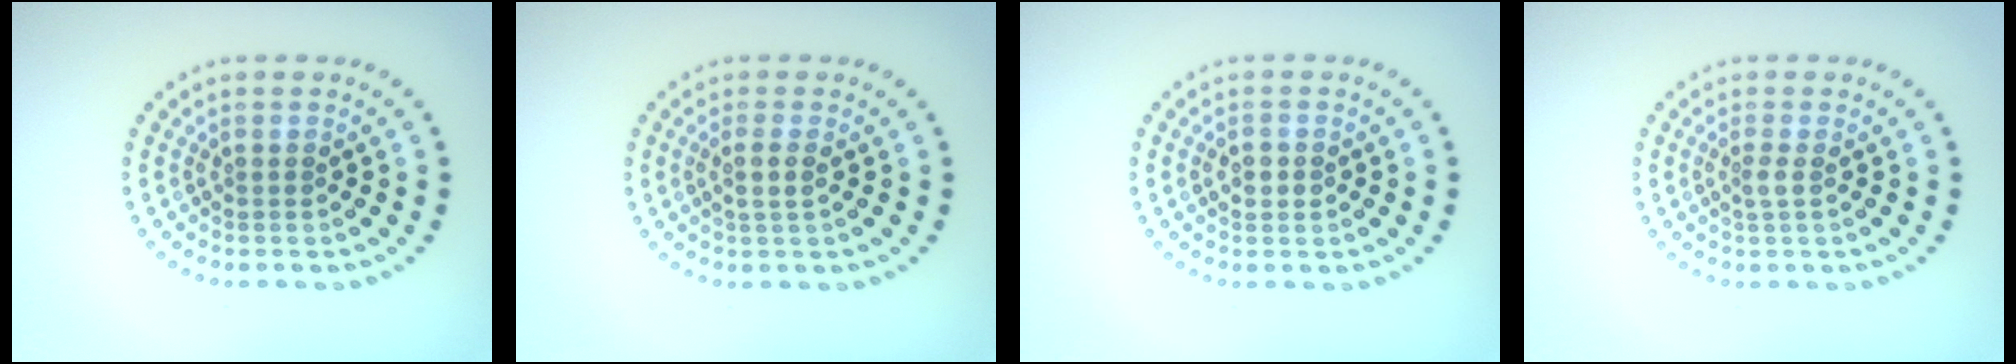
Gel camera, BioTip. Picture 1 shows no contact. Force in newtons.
{"total": 1.5, "press": 1.3, "slide": 0.7}
{"total": 1.7, "press": 1.7, "slide": 0.1}
{"total": 1.1, "press": 0.7, "slide": 0.8}